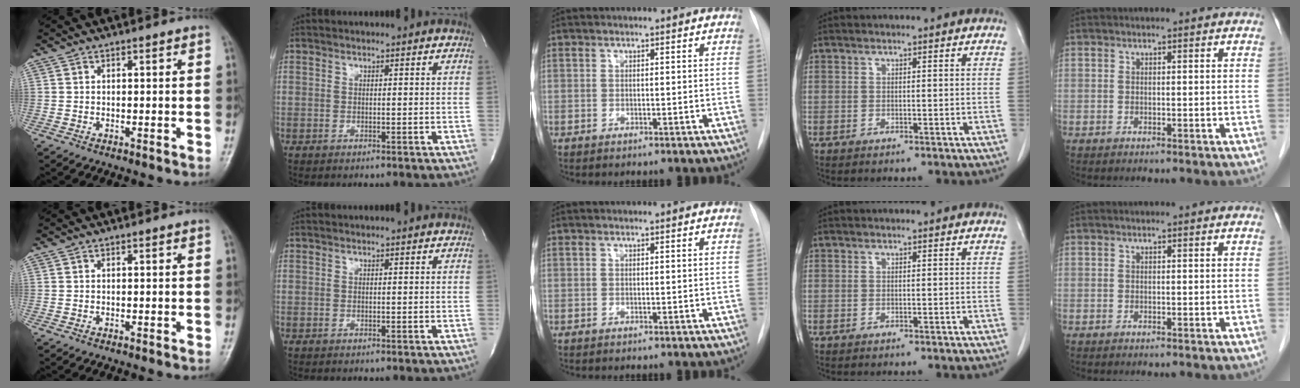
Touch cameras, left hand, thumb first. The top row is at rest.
{}